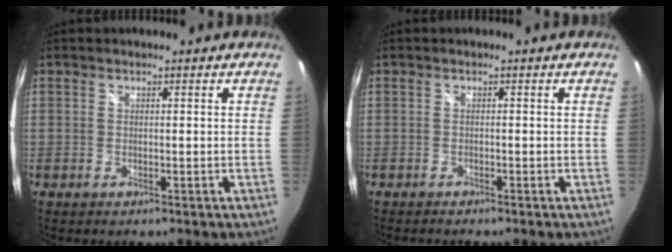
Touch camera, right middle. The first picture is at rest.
{"total": 1.2, "force": [-1.2, 0.2, 0.4], "torque": [-0.010, -0.010, -0.020]}